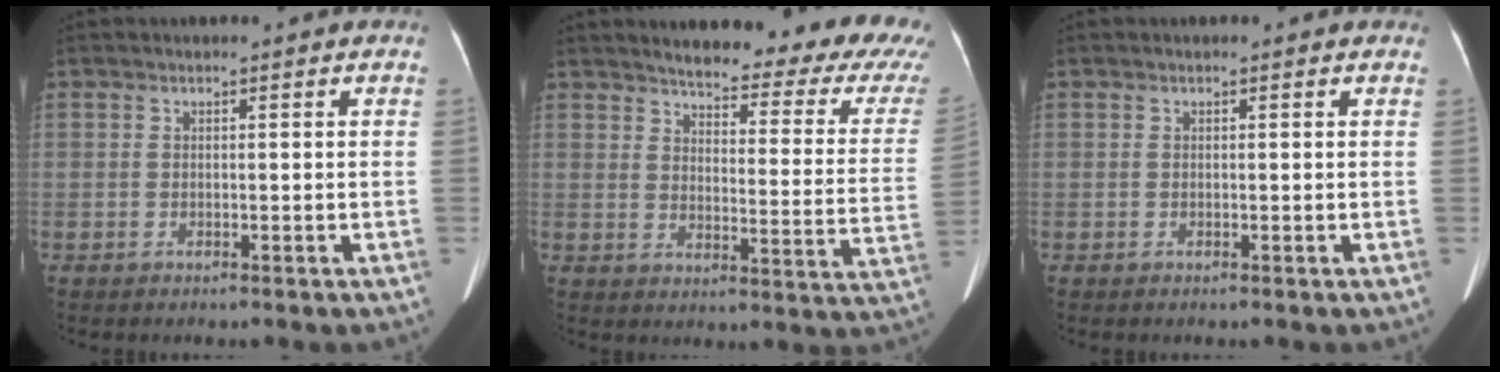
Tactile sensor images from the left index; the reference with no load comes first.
{"total": 21.8, "force": [19.0, 3.4, 10.1], "torque": [-0.117, -0.056, 0.210]}
{"total": 0.0}